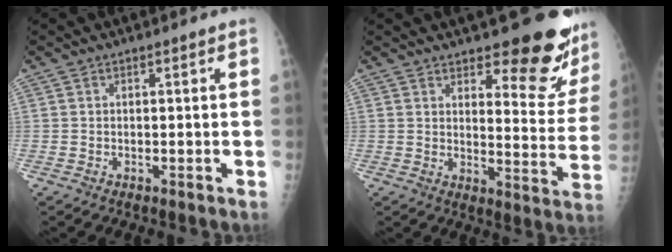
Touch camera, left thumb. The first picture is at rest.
{"total": 15.8, "force": [11.8, 5.1, 9.1], "torque": [-0.068, -0.099, 0.146]}